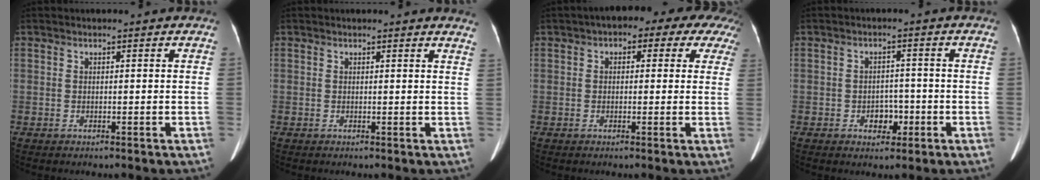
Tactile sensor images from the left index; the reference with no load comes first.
{"total": 5.2, "force": [5.1, 0.1, 1.2], "torque": [0.000, -0.035, 0.023]}
{"total": 11.4, "force": [7.0, 5.0, 7.5], "torque": [-0.080, 0.030, 0.066]}
{"total": 3.3, "force": [-1.9, 2.3, 1.6], "torque": [-0.018, -0.011, -0.026]}